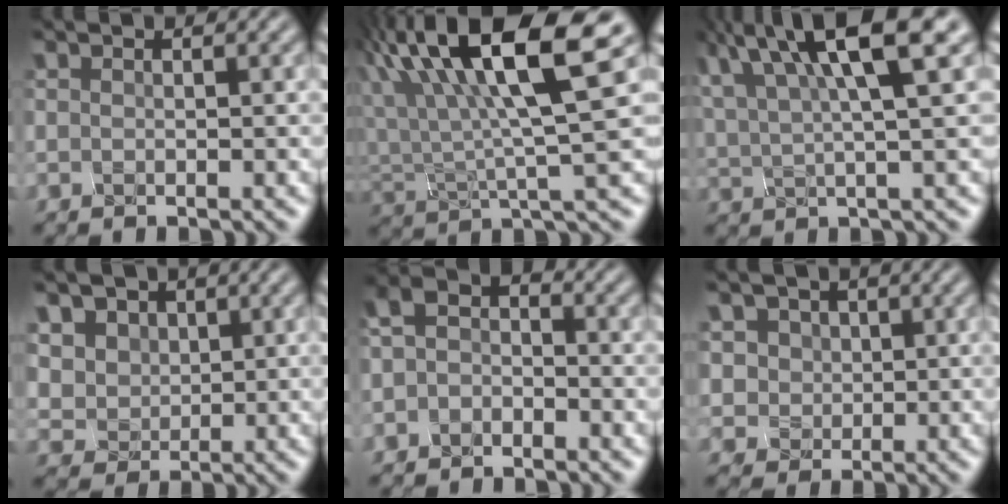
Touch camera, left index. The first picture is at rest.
{"total": 12.5, "force": [6.6, 2.8, 10.2], "torque": [-0.198, 0.020, 0.124]}
{"total": 9.7, "force": [5.8, 2.0, 7.5], "torque": [-0.127, 0.024, 0.108]}
{"total": 4.1, "force": [2.7, 2.9, 0.5], "torque": [-0.045, 0.000, 0.060]}
{"total": 2.2, "force": [-1.3, 1.5, 0.9], "torque": [-0.030, 0.005, -0.022]}
{"total": 3.8, "force": [2.3, 3.0, 0.2], "torque": [-0.017, 0.010, 0.040]}